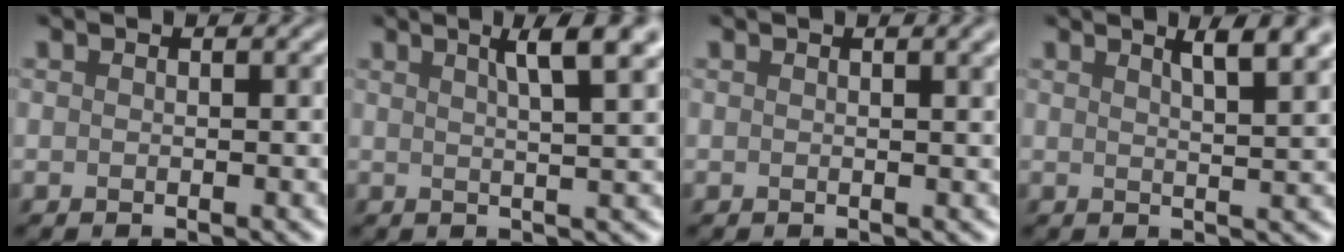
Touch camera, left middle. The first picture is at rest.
{"total": 5.3, "force": [2.8, 1.1, 4.4], "torque": [-0.043, 0.014, 0.031]}
{"total": 2.6, "force": [1.3, 1.0, 2.0], "torque": [-0.011, 0.003, 0.005]}
{"total": 5.5, "force": [3.3, 1.8, 4.0], "torque": [-0.024, 0.024, 0.022]}